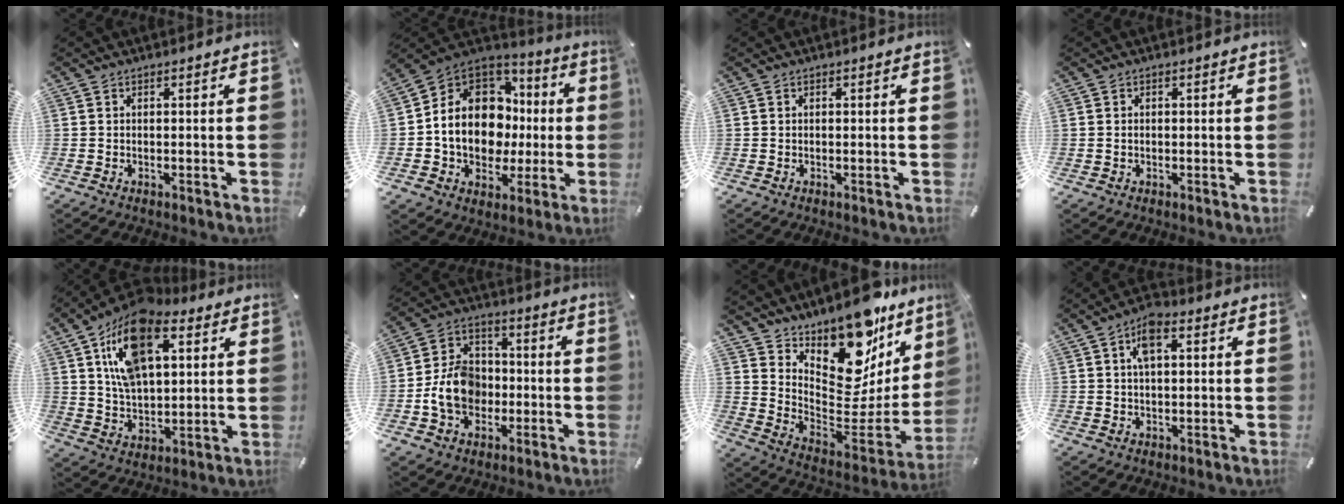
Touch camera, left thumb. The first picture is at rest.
{"total": 15.4, "force": [0.1, 12.7, 8.8], "torque": [-0.176, -0.012, 0.007]}
{"total": 0.0}
{"total": 0.7, "force": [-0.1, 0.5, 0.5], "torque": [-0.010, 0.002, -0.003]}
{"total": 18.7, "force": [8.3, 10.7, 12.8], "torque": [-0.237, -0.017, 0.142]}
{"total": 11.0, "force": [-2.2, 9.2, 5.6], "torque": [-0.121, 0.021, -0.041]}
{"total": 16.4, "force": [13.3, 7.6, 6.0], "torque": [-0.071, -0.137, 0.223]}
{"total": 5.8, "force": [2.1, 3.0, 4.6], "torque": [-0.082, 0.005, 0.032]}